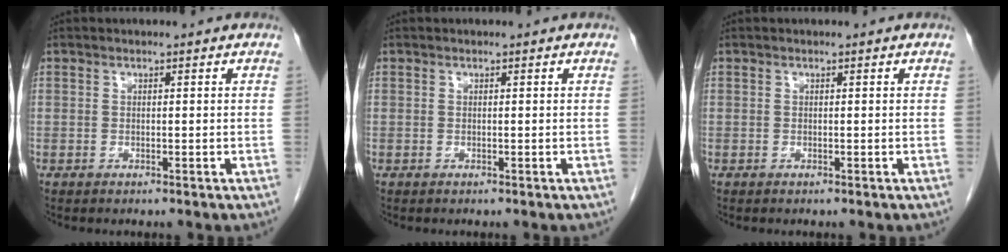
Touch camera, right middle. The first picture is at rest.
{"total": 0.0}
{"total": 0.0}